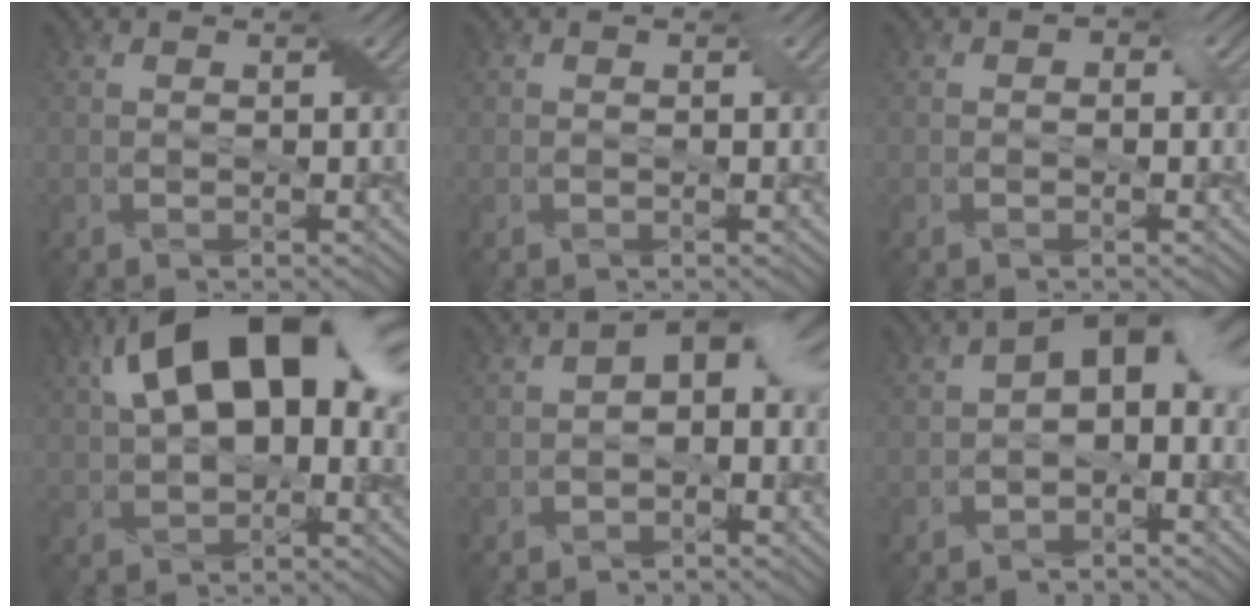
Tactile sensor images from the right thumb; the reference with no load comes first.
{"total": 0.0}
{"total": 1.0, "force": [-0.3, 0.8, 0.6], "torque": [-0.008, -0.002, -0.006]}
{"total": 16.6, "force": [5.0, 8.8, 13.2], "torque": [-0.218, 0.050, 0.063]}
{"total": 6.2, "force": [-0.8, 4.0, 4.7], "torque": [-0.056, 0.001, -0.022]}
{"total": 7.2, "force": [-1.0, 4.4, 5.6], "torque": [-0.076, 0.005, -0.028]}